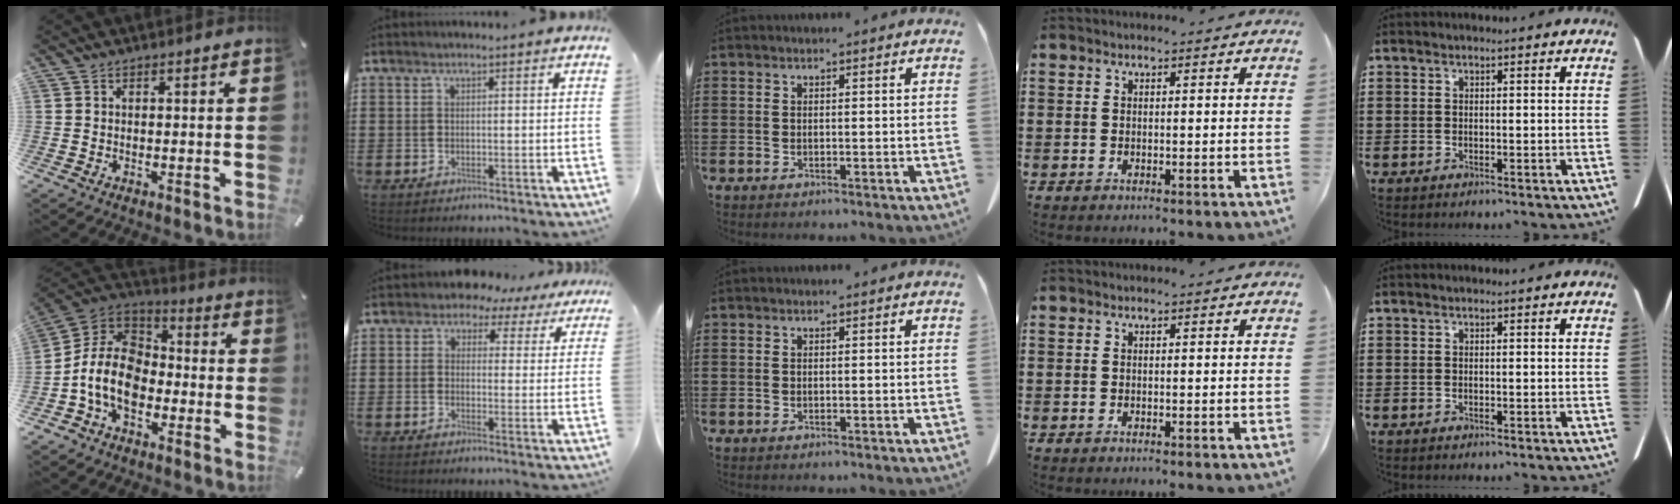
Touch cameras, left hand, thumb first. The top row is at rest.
{"thumb": {"total": 12.4, "force": [-5.5, 8.5, 7.1], "torque": [-0.173, 0.021, -0.111]}, "index": {"total": 3.3, "force": [2.3, 2.2, 0.8], "torque": [-0.025, -0.005, 0.037]}}